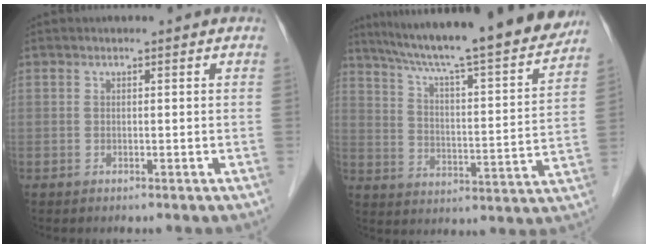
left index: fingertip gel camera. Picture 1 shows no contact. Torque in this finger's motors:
{"motor_torque": [0.43, -0.57, 0.95, 0.21]}